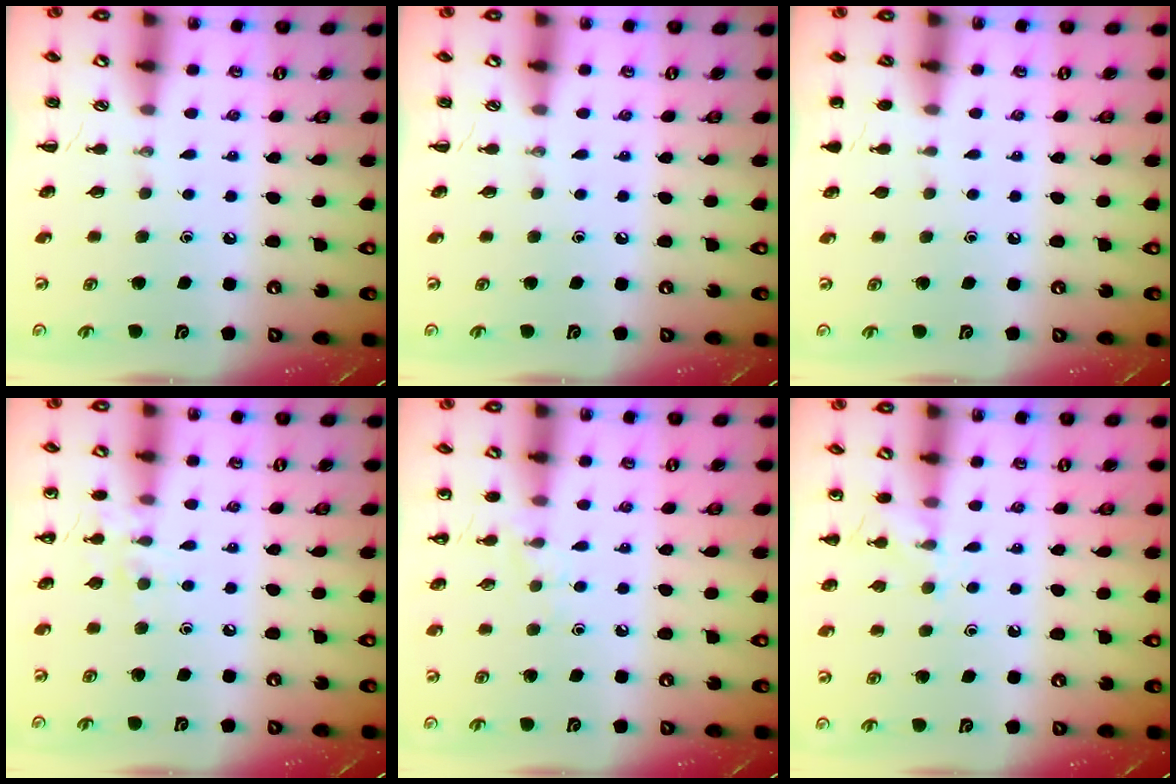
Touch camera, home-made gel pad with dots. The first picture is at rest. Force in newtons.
{"total": 0.0}
{"total": 1.2, "press": 1.2, "slide": 0.1}
{"total": 7.4, "press": 7.2, "slide": 1.7}
{"total": 6.1, "press": 5.6, "slide": 2.4}
{"total": 8.0, "press": 7.8, "slide": 1.8}